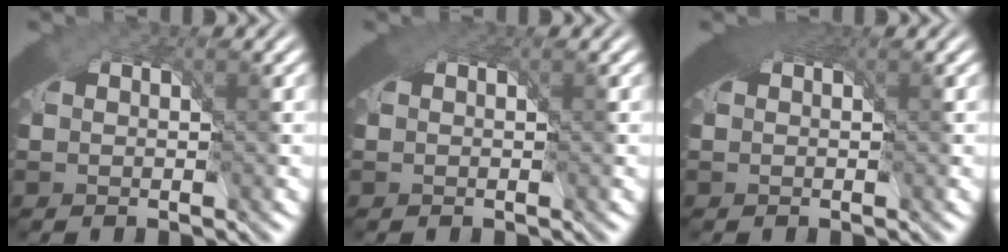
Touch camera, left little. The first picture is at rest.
{"total": 1.1, "force": [0.6, 0.7, 0.6], "torque": [-0.012, -0.002, 0.009]}
{"total": 2.7, "force": [1.1, 1.4, 2.0], "torque": [-0.036, -0.008, 0.019]}